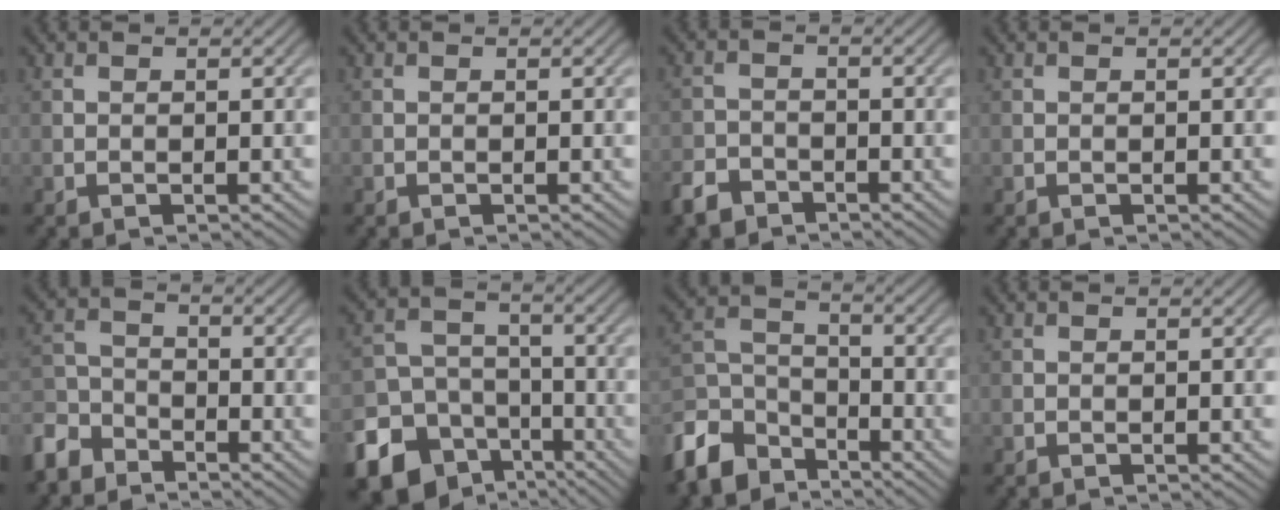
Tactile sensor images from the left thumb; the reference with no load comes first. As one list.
[{"total": 0.0}, {"total": 3.6, "force": [-2.9, 1.8, 1.1], "torque": [-0.021, -0.004, -0.067]}, {"total": 0.0}, {"total": 5.9, "force": [-4.8, 2.8, 1.9], "torque": [-0.051, -0.005, -0.118]}, {"total": 15.1, "force": [-8.7, 11.4, 4.6], "torque": [-0.126, -0.062, -0.146]}, {"total": 9.9, "force": [-7.2, 5.4, 4.1], "torque": [-0.102, -0.012, -0.161]}, {"total": 0.0}]